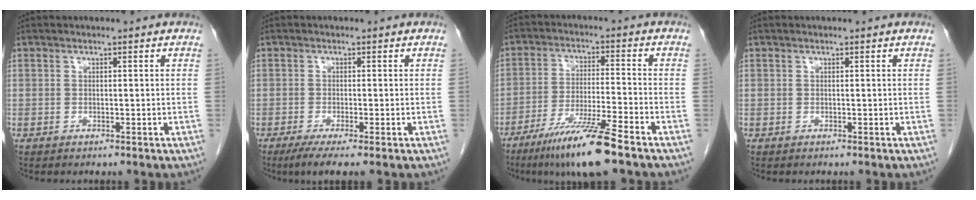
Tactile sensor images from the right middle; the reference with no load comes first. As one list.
[{"total": 4.5, "force": [-2.9, 0.3, 3.4], "torque": [-0.058, -0.014, -0.050]}, {"total": 10.8, "force": [-7.5, -0.4, 7.7], "torque": [-0.148, -0.034, -0.137]}, {"total": 0.0}]